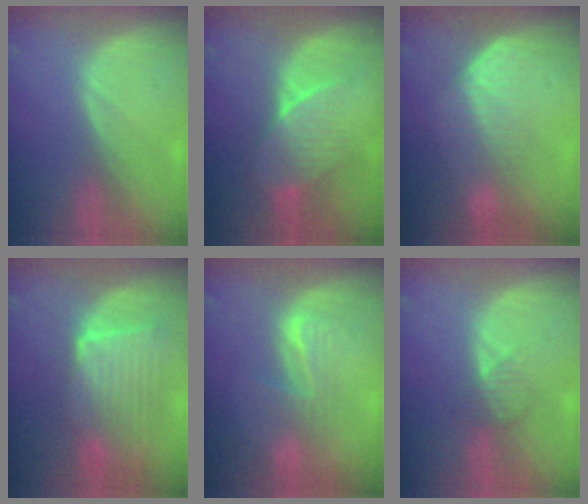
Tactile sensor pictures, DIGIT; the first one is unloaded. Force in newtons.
{"total": 7.1, "press": 6.6, "slide": 2.7}
{"total": 7.3, "press": 6.3, "slide": 3.8}
{"total": 9.6, "press": 8.7, "slide": 4.1}
{"total": 4.6, "press": 4.4, "slide": 1.4}
{"total": 2.7, "press": 2.7, "slide": 0.3}